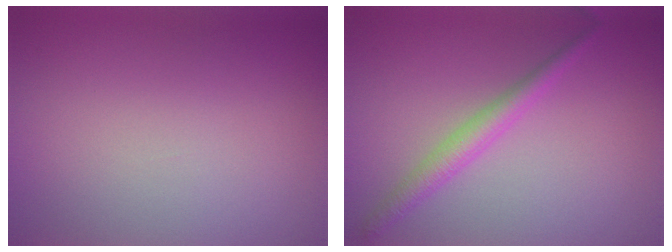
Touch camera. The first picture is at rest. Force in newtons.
{"total": 2.4, "press": 2.4, "slide": 0.0}